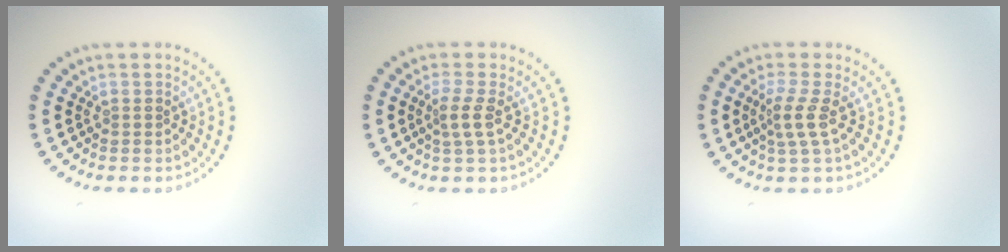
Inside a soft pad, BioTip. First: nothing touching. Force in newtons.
{"total": 1.7, "press": 1.3, "slide": 1.1}
{"total": 2.2, "press": 1.5, "slide": 1.7}